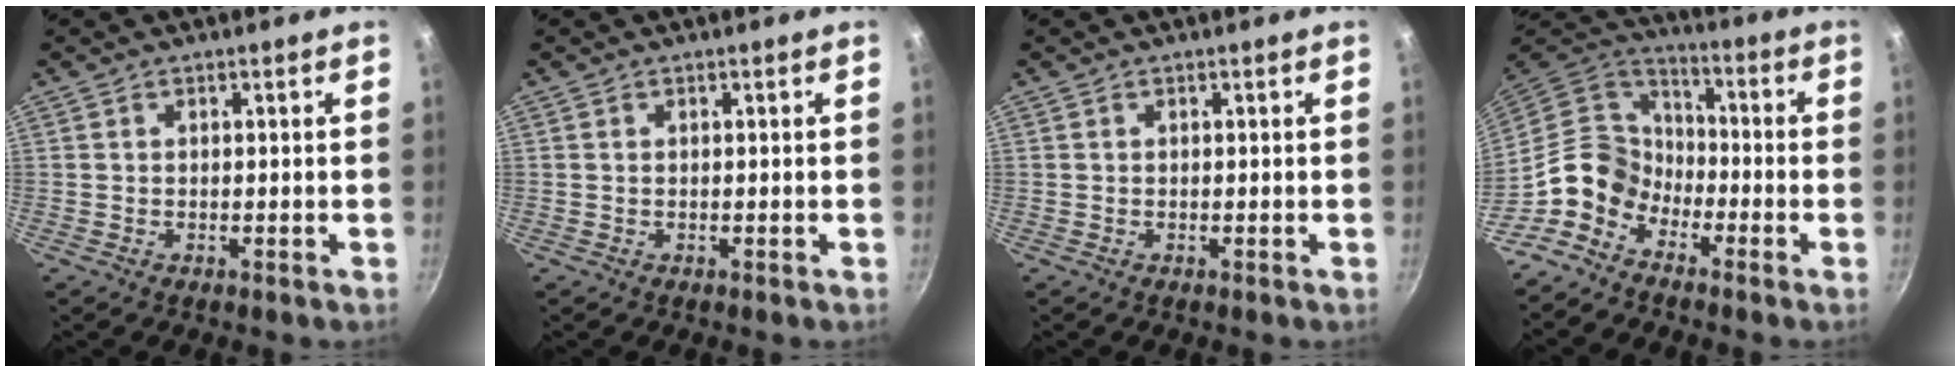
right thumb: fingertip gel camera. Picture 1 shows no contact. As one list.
[{"total": 0.0}, {"total": 0.0}, {"total": 10.8, "force": [-6.1, 7.8, 4.4], "torque": [-0.044, 0.061, -0.147]}]